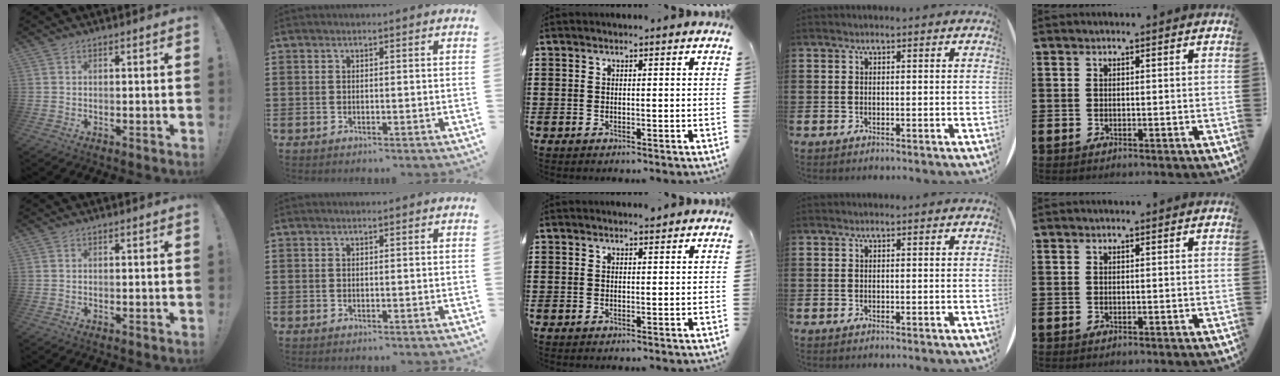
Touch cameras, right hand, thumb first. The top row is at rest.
{"middle": {"total": 0.6, "force": [0.5, 0.4, 0.1], "torque": [0.005, -0.004, 0.008]}}